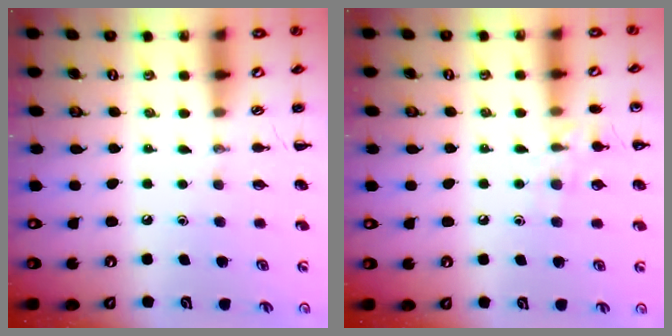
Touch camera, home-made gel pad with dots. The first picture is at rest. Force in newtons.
{"total": 8.3, "press": 8.0, "slide": 1.9}